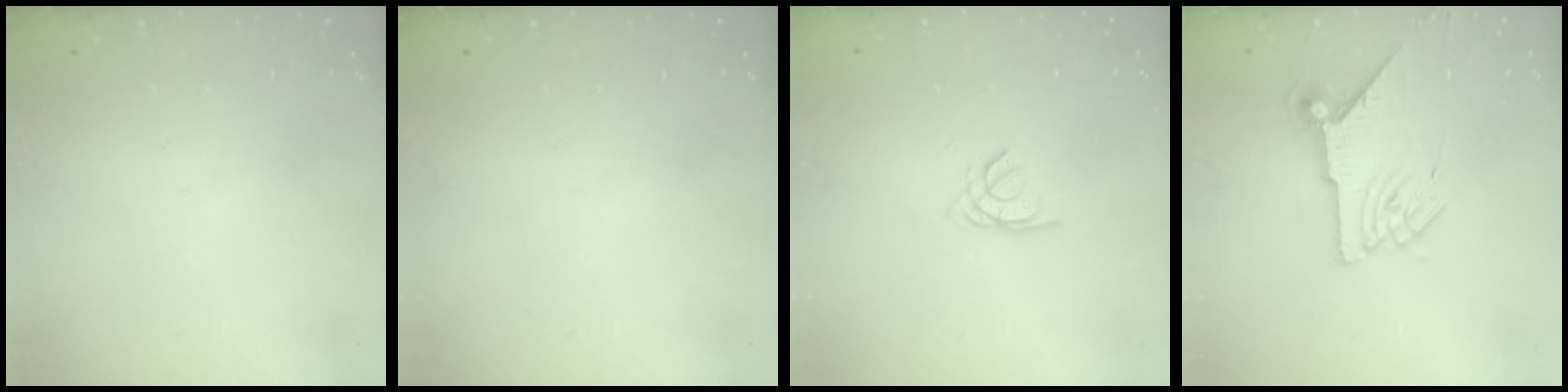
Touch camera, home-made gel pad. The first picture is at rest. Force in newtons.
{"total": 0.0}
{"total": 1.2, "press": 1.1, "slide": 0.3}
{"total": 8.3, "press": 8.3, "slide": 0.3}